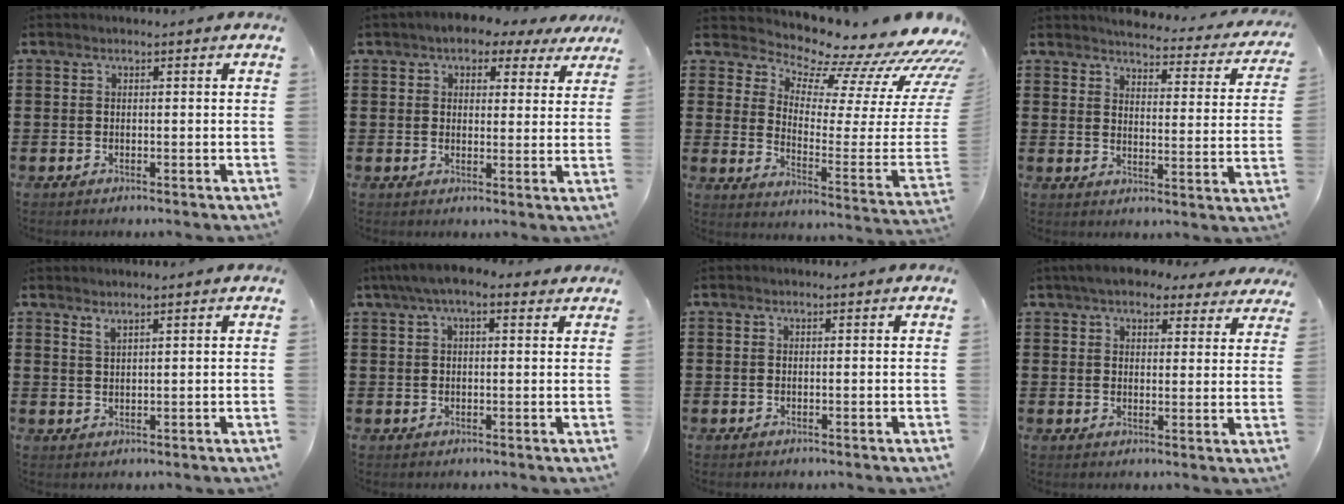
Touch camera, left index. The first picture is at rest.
{"total": 4.3, "force": [3.3, 2.3, 1.4], "torque": [-0.036, -0.003, 0.057]}
{"total": 9.1, "force": [7.7, 2.3, 4.3], "torque": [-0.079, -0.089, 0.122]}
{"total": 3.6, "force": [3.5, 0.2, 0.8], "torque": [-0.035, -0.027, 0.056]}
{"total": 1.8, "force": [1.6, 0.2, 0.9], "torque": [-0.021, 0.001, 0.031]}
{"total": 4.8, "force": [2.8, 1.5, 3.5], "torque": [-0.073, 0.008, 0.048]}
{"total": 0.0}
{"total": 5.7, "force": [5.0, 1.7, 2.1], "torque": [-0.059, -0.004, 0.094]}